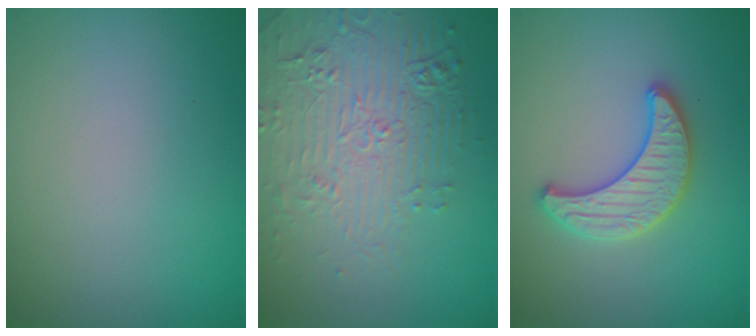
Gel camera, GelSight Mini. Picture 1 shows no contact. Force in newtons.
{"total": 4.5, "press": 4.2, "slide": 1.7}
{"total": 3.4, "press": 3.4, "slide": 0.2}